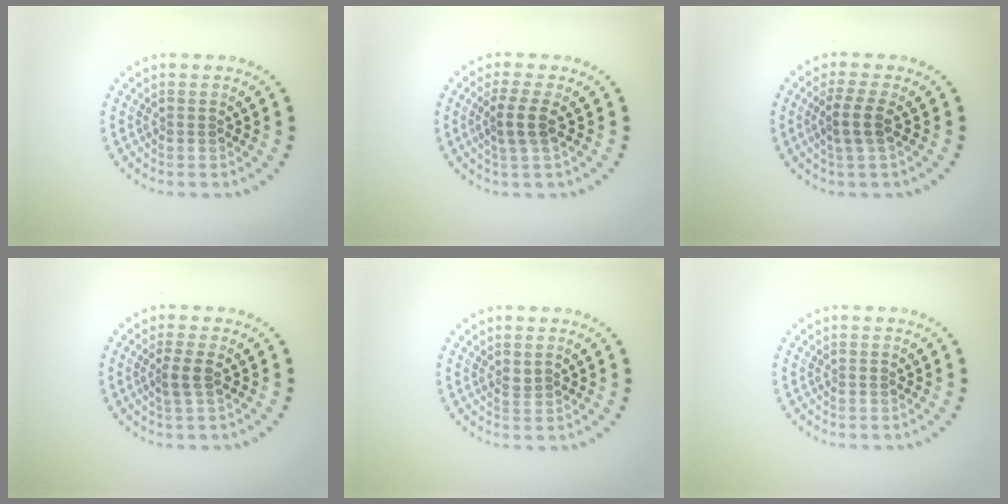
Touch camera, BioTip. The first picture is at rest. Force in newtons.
{"total": 2.3, "press": 1.8, "slide": 1.3}
{"total": 2.5, "press": 1.9, "slide": 1.5}
{"total": 1.7, "press": 1.4, "slide": 1.0}
{"total": 0.8, "press": 0.5, "slide": 0.6}
{"total": 0.0}